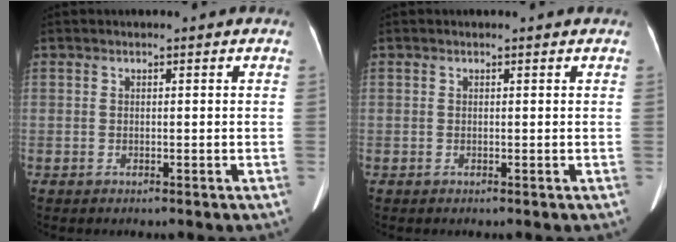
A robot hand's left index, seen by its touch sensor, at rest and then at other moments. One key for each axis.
{"total": 0.7, "fx": 0.6, "fy": 0.0, "fz": 0.2, "tx": -0.007, "ty": 0.002, "tz": 0.004}